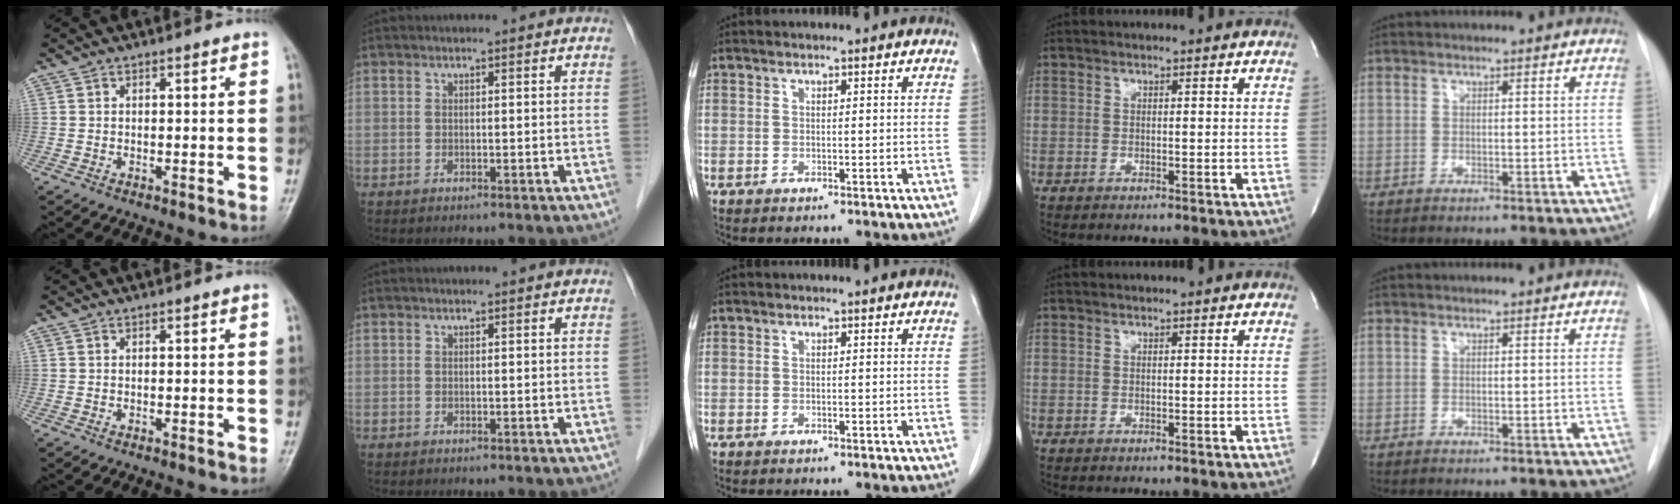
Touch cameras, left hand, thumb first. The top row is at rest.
{}